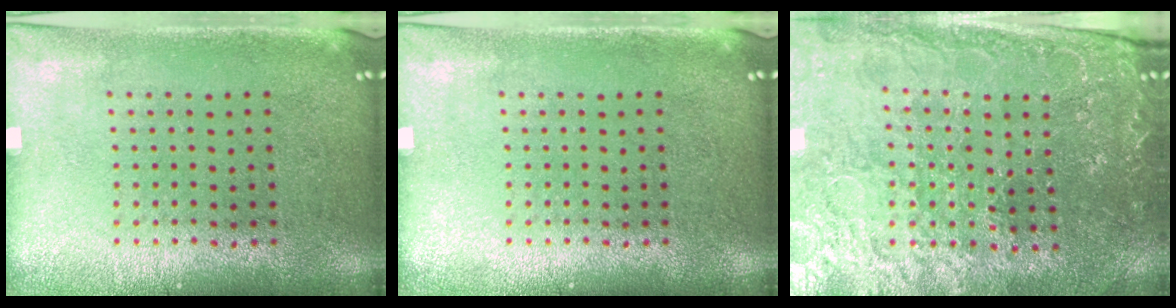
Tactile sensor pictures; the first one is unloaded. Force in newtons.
{"total": 0.0}
{"total": 3.1, "press": 3.1, "slide": 0.4}